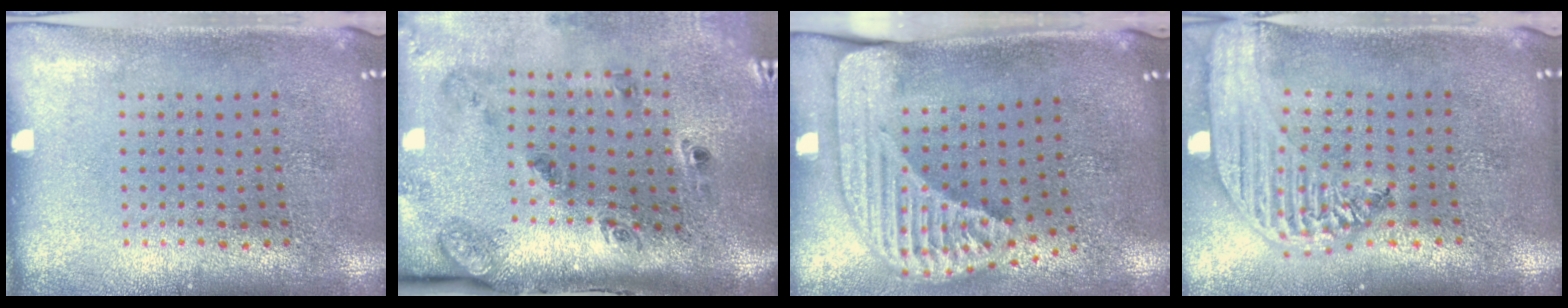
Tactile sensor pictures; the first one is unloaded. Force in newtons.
{"total": 2.4, "press": 1.7, "slide": 1.8}
{"total": 2.5, "press": 1.7, "slide": 1.7}
{"total": 2.7, "press": 2.2, "slide": 1.6}